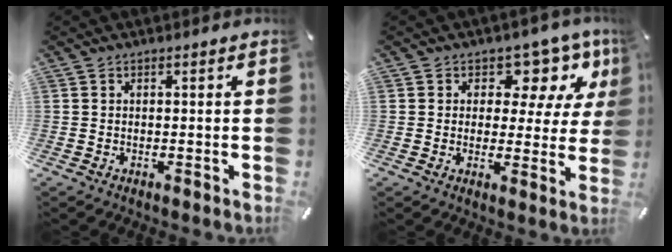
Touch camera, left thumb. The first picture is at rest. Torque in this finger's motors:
{"motor_torque": [0.12, 0.21, -0.13, -0.27, 0.00]}